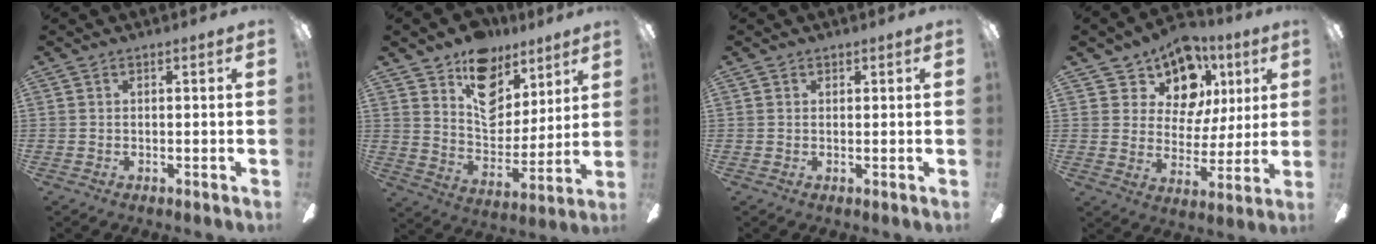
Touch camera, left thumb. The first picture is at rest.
{"total": 15.5, "force": [10.4, 9.5, 6.5], "torque": [-0.099, -0.063, 0.192]}
{"total": 0.9, "force": [0.6, 0.6, 0.0], "torque": [0.007, -0.004, 0.011]}
{"total": 13.3, "force": [8.5, 8.5, 5.7], "torque": [-0.108, -0.047, 0.161]}